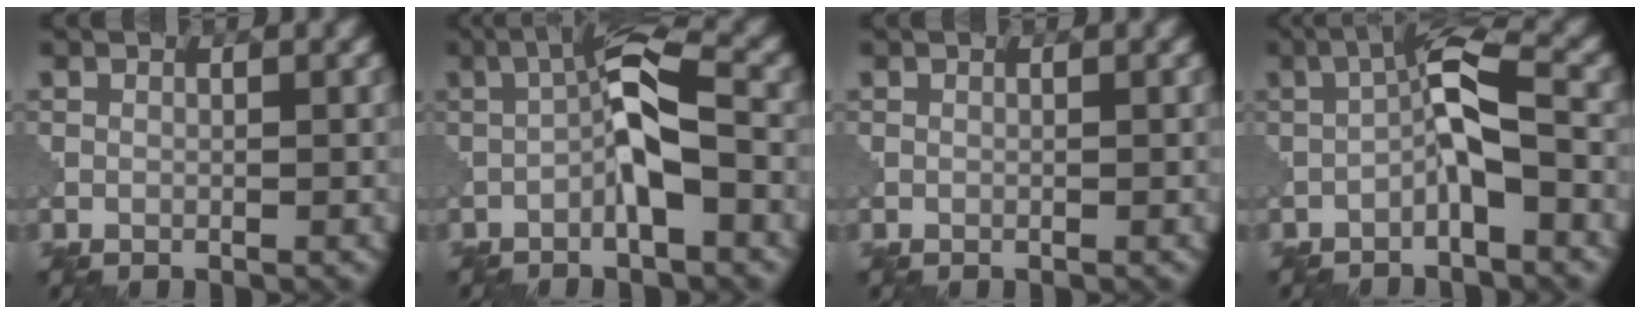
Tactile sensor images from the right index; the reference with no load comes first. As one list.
[{"total": 5.2, "force": [-1.4, 1.2, 4.8], "torque": [-0.085, 0.018, -0.036]}, {"total": 0.0}, {"total": 4.4, "force": [-1.3, 0.9, 4.1], "torque": [-0.077, 0.020, -0.034]}]